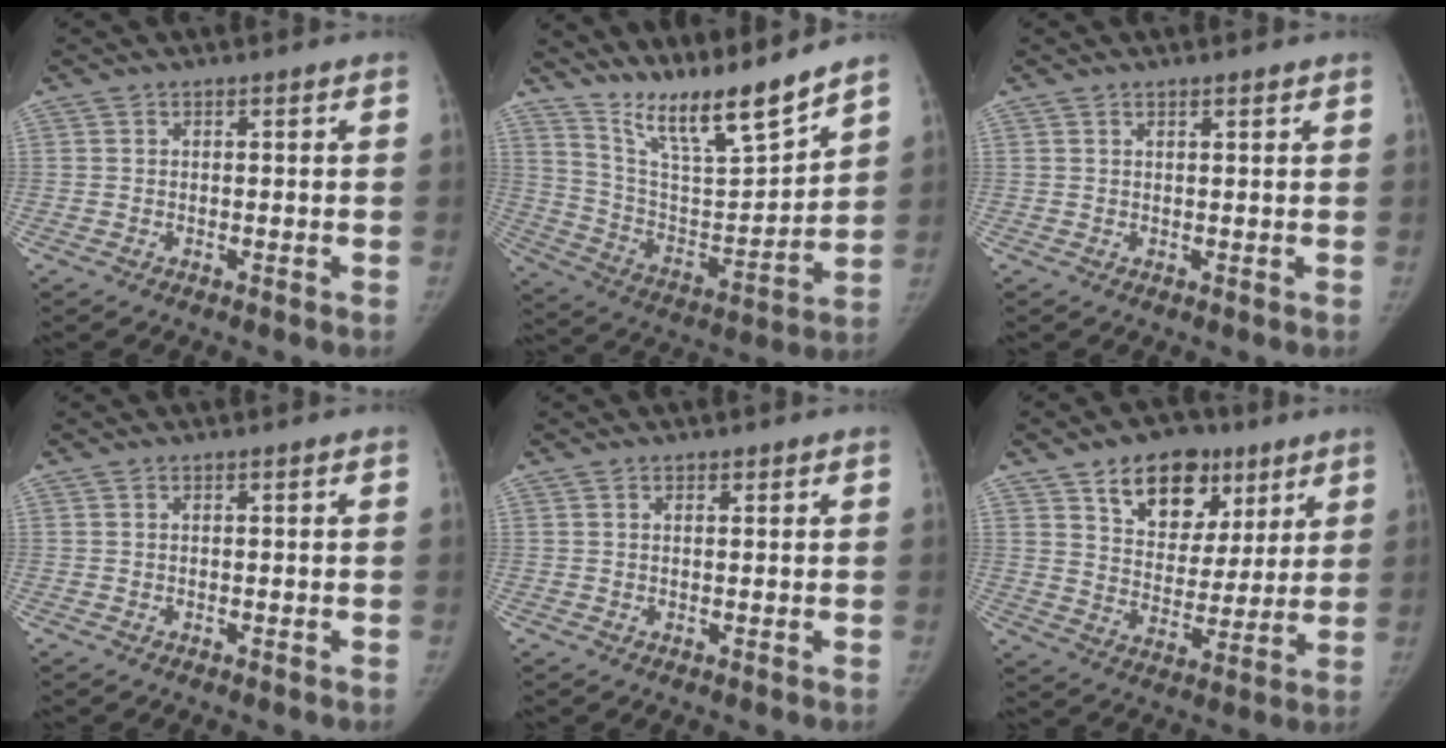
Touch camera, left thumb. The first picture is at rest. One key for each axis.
{"total": 15.9, "fx": 13.8, "fy": 1.2, "fz": 7.8, "tx": -0.116, "ty": -0.087, "tz": 0.258}
{"total": 0.8, "fx": 0.7, "fy": 0.2, "fz": 0.4, "tx": -0.005, "ty": -0.003, "tz": 0.011}
{"total": 0.0}
{"total": 0.8, "fx": 0.5, "fy": 0.5, "fz": 0.4, "tx": -0.003, "ty": -0.001, "tz": 0.005}
{"total": 15.6, "fx": 8.9, "fy": 10.3, "fz": 7.6, "tx": -0.065, "ty": -0.030, "tz": 0.146}